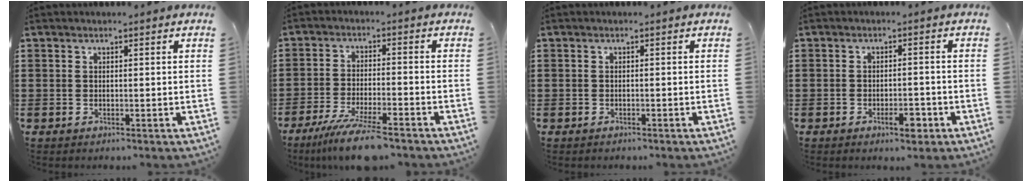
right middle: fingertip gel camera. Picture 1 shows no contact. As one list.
[{"total": 8.1, "force": [-6.5, 0.6, 4.9], "torque": [-0.096, -0.009, -0.119]}, {"total": 0.7, "force": [-0.6, 0.3, 0.0], "torque": [-0.001, 0.000, -0.012]}, {"total": 3.4, "force": [-1.9, 1.3, 2.4], "torque": [-0.039, 0.006, -0.035]}]